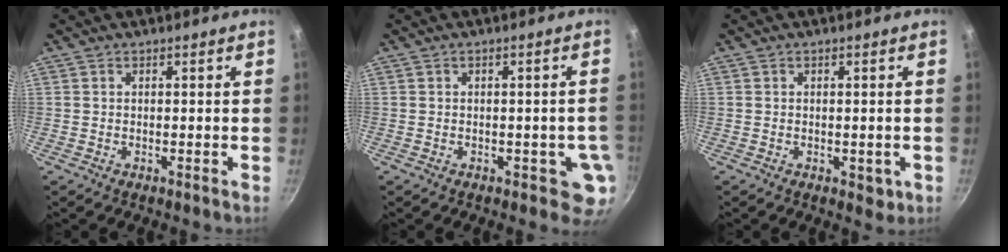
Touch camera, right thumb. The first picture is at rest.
{"total": 4.1, "force": [-0.7, 2.4, 3.2], "torque": [-0.010, 0.002, -0.008]}
{"total": 3.0, "force": [-0.8, 1.6, 2.4], "torque": [-0.023, -0.007, -0.007]}